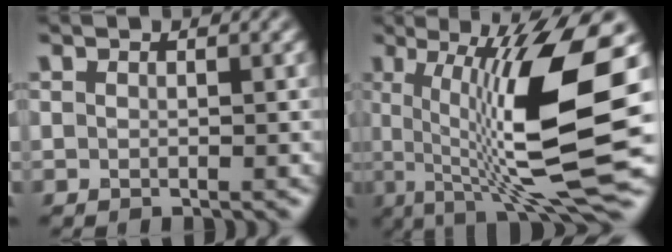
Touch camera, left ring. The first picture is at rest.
{"total": 13.5, "force": [0.5, 3.0, 13.2], "torque": [-0.199, 0.000, 0.009]}